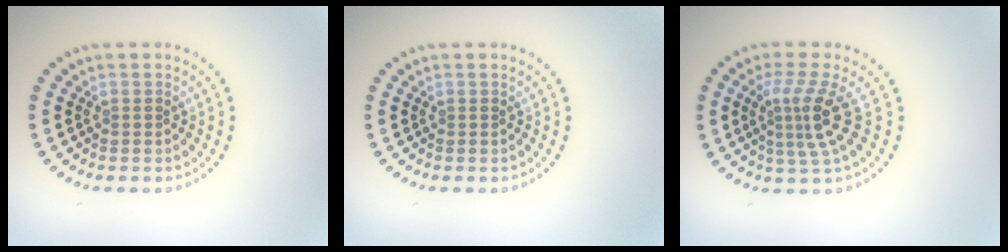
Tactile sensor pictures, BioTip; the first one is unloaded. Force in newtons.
{"total": 0.0}
{"total": 3.8, "press": 2.7, "slide": 2.8}